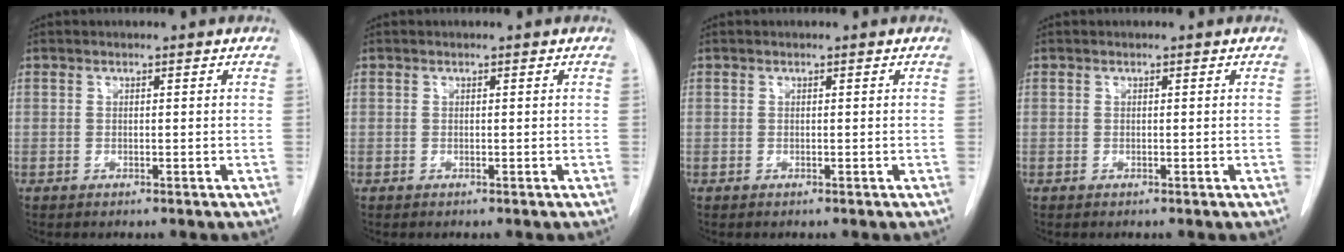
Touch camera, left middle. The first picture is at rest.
{"total": 0.0}
{"total": 0.0}
{"total": 0.0}